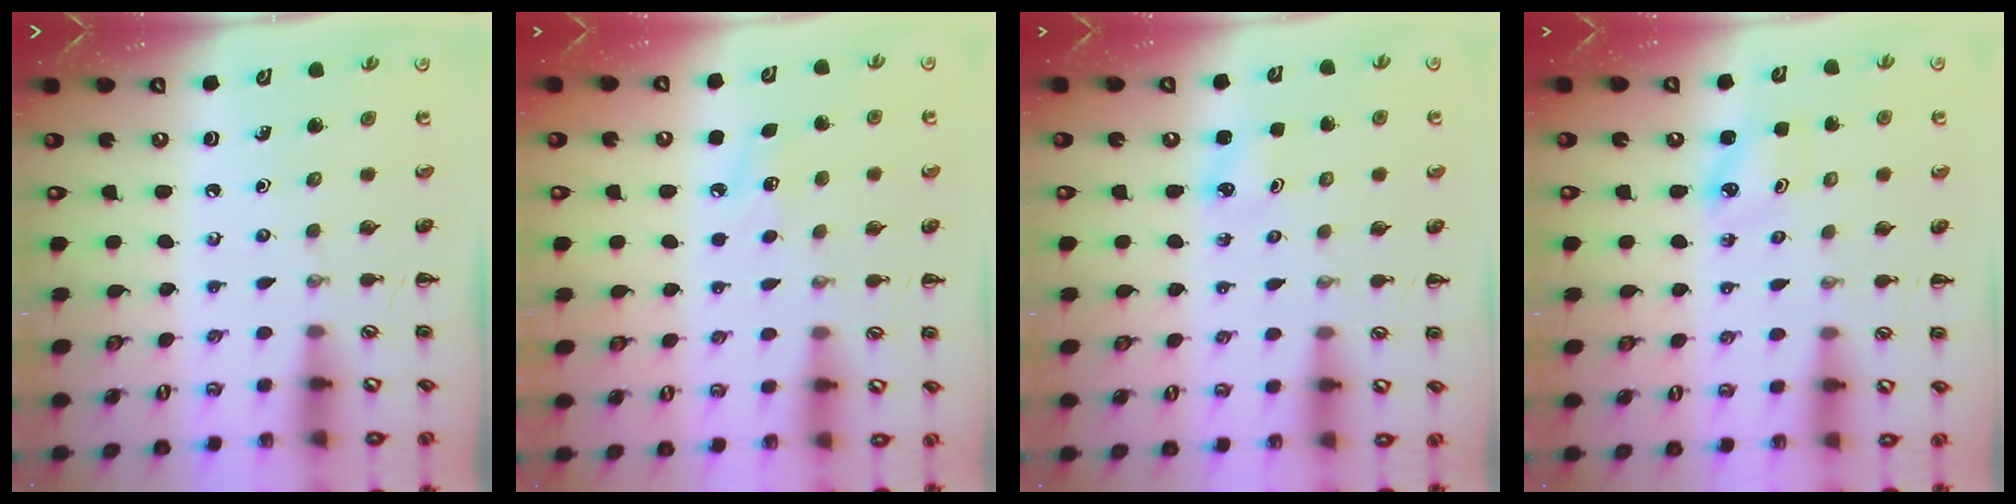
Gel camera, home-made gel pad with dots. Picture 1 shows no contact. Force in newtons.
{"total": 7.1, "press": 6.9, "slide": 1.9}
{"total": 2.5, "press": 2.4, "slide": 0.8}
{"total": 2.2, "press": 2.2, "slide": 0.3}